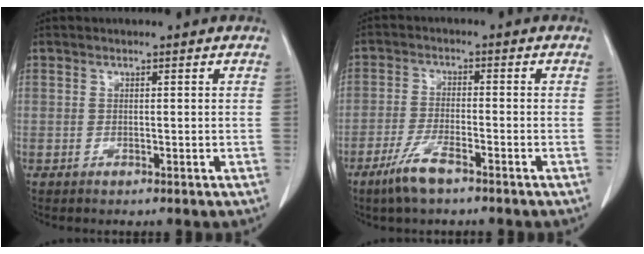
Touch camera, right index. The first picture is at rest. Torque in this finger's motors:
{"motor_torque": [0.75, -0.57, 0.10, 0.10]}